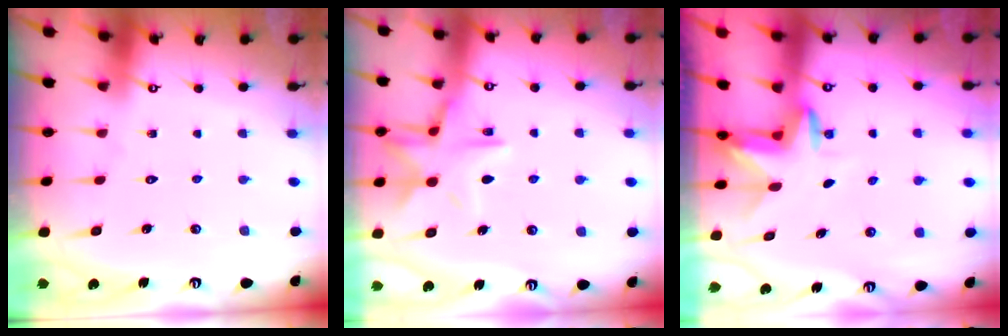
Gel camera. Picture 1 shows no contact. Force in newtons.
{"total": 13.8, "press": 13.7, "slide": 0.9}
{"total": 2.6, "press": 2.6, "slide": 0.2}